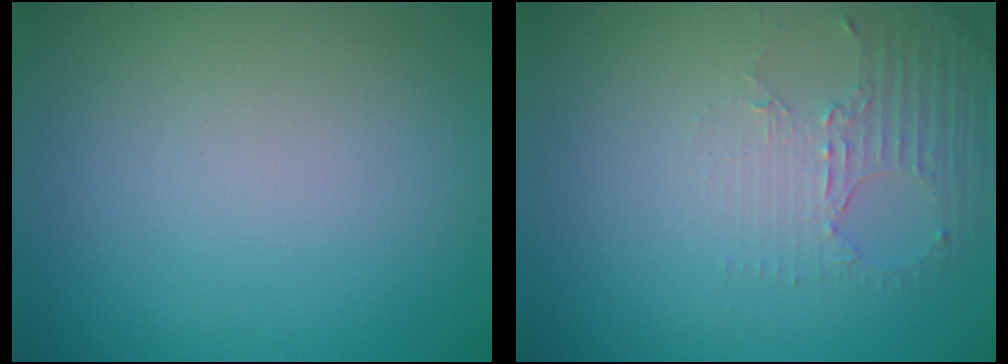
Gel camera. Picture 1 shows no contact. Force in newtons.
{"total": 2.7, "press": 1.9, "slide": 1.9}